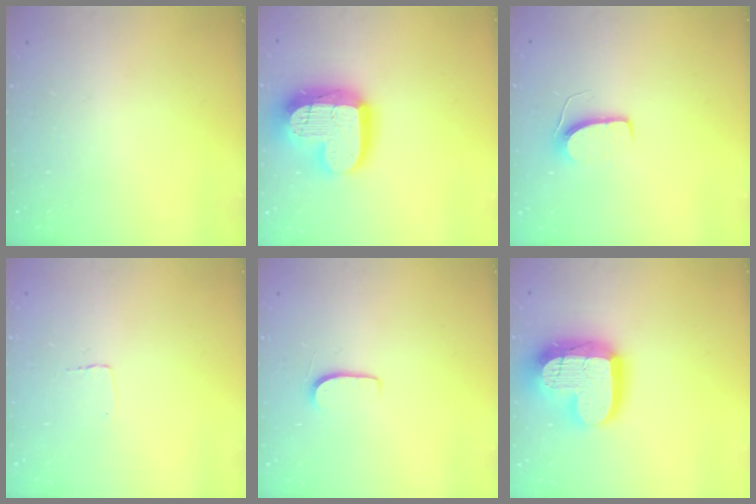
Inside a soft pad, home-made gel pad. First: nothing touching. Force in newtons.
{"total": 21.7, "press": 21.6, "slide": 1.9}
{"total": 6.5, "press": 6.5, "slide": 0.4}
{"total": 2.3, "press": 2.3, "slide": 0.1}
{"total": 5.8, "press": 5.8, "slide": 0.4}
{"total": 21.7, "press": 21.6, "slide": 1.9}